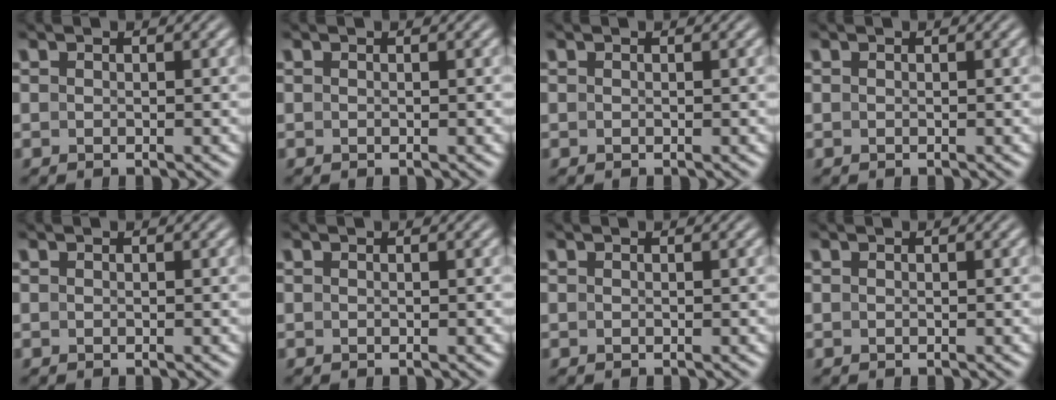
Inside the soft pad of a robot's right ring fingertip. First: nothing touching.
{"total": 0.0}
{"total": 0.0}
{"total": 0.0}
{"total": 0.0}
{"total": 0.0}
{"total": 0.0}
{"total": 0.0}